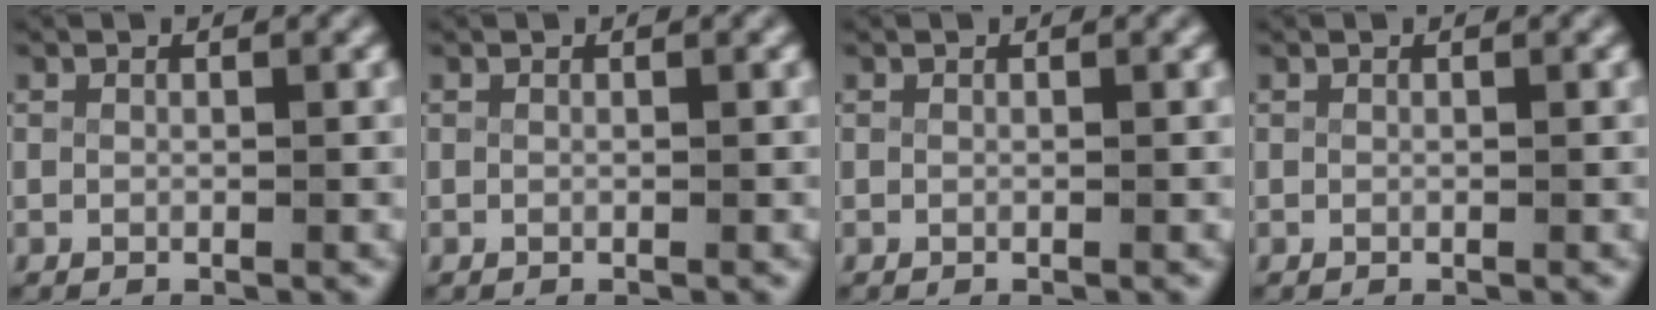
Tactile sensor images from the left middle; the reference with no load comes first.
{"total": 0.0}
{"total": 0.0}
{"total": 0.0}